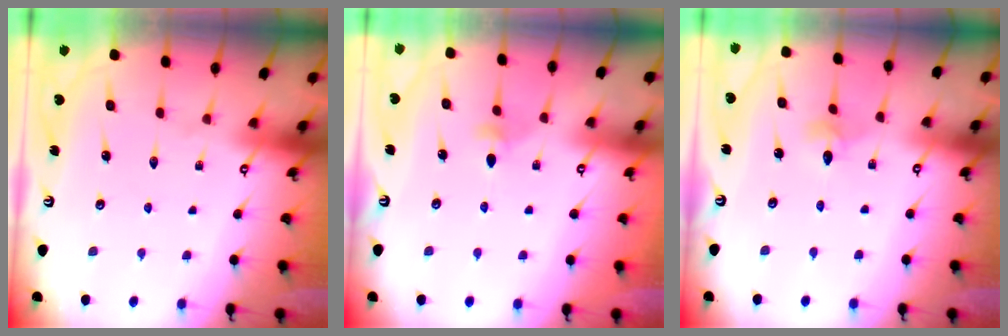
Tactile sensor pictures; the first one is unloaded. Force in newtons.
{"total": 3.9, "press": 3.8, "slide": 0.9}
{"total": 2.4, "press": 2.4, "slide": 0.2}